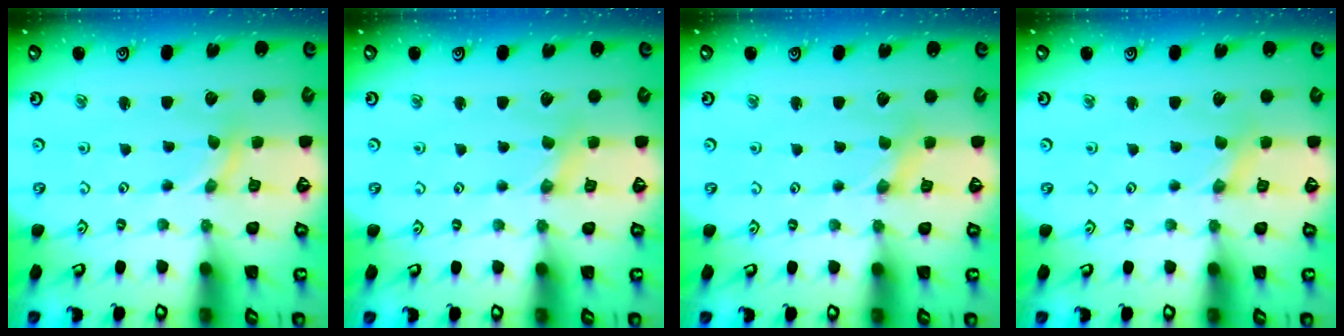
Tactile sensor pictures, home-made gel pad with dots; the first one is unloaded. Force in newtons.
{"total": 1.8, "press": 1.8, "slide": 0.3}
{"total": 0.0}
{"total": 0.0}